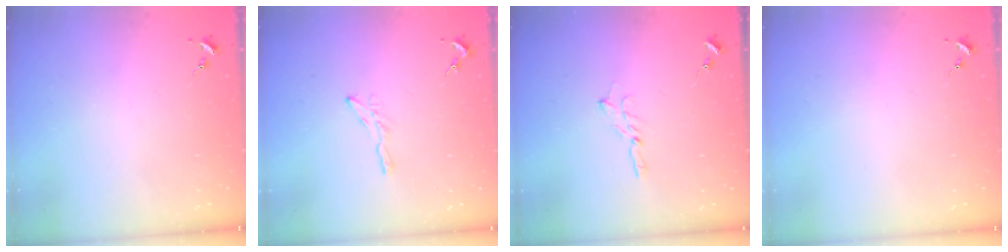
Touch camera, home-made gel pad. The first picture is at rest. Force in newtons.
{"total": 4.2, "press": 4.2, "slide": 0.5}
{"total": 2.0, "press": 2.0, "slide": 0.2}
{"total": 0.0}